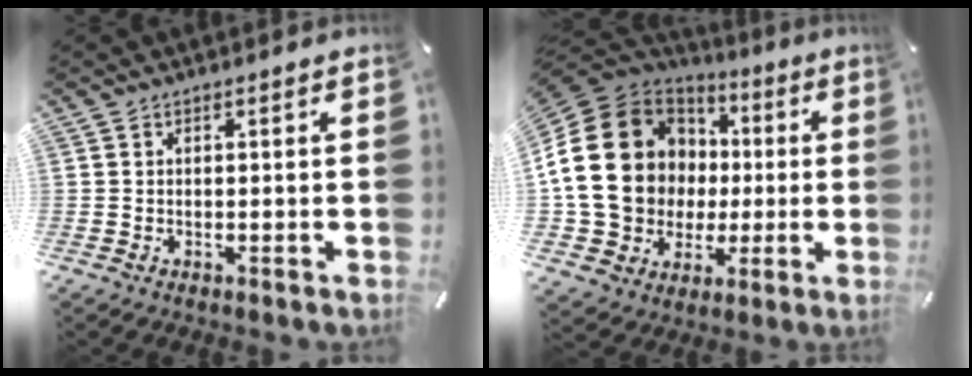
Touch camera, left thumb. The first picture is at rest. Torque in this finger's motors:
{"motor_torque": [0.64, 2.05, 2.77, 0.00, 0.42]}